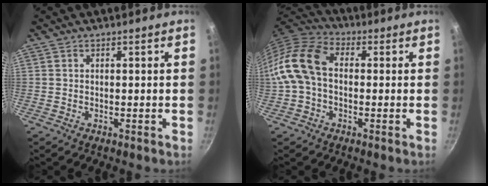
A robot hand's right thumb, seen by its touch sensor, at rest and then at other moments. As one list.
[{"total": 12.4, "force": [0.0, 8.6, 8.9], "torque": [-0.160, 0.034, -0.020]}]